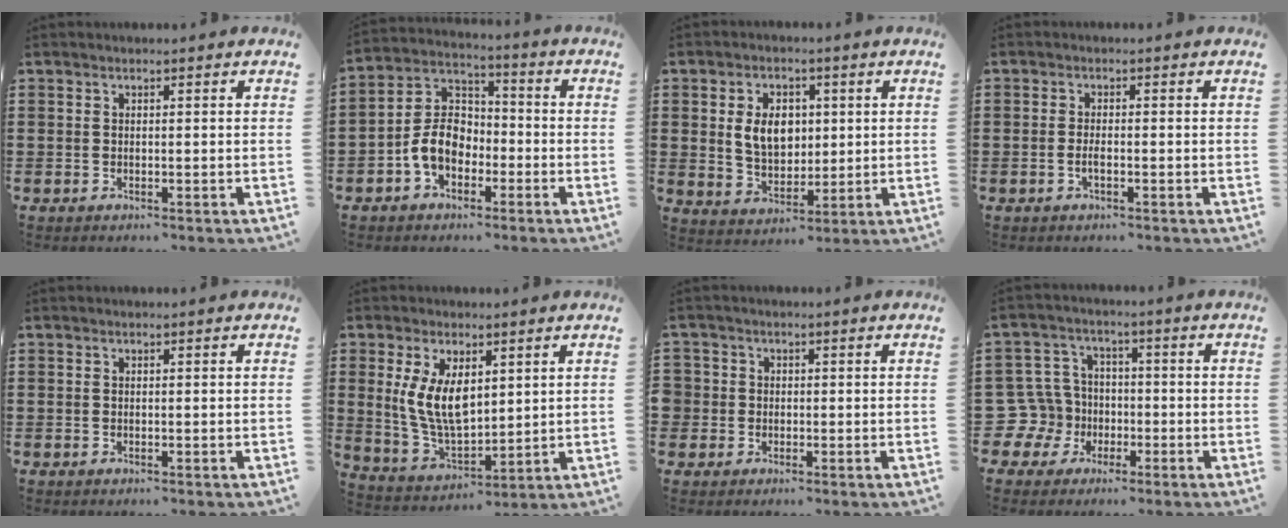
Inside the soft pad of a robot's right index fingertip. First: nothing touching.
{"total": 8.0, "force": [-2.9, 5.7, 4.7], "torque": [-0.123, 0.015, -0.064]}
{"total": 6.8, "force": [1.3, 4.8, 4.6], "torque": [-0.094, 0.006, 0.016]}
{"total": 1.5, "force": [-0.6, 0.4, 1.3], "torque": [-0.026, -0.001, -0.010]}
{"total": 0.0}
{"total": 8.3, "force": [2.4, 4.5, 6.6], "torque": [-0.146, 0.000, 0.045]}
{"total": 2.0, "force": [-0.3, 2.0, 0.2], "torque": [-0.014, 0.008, -0.010]}
{"total": 8.6, "force": [-1.8, 8.1, 2.2], "torque": [-0.116, 0.000, -0.036]}